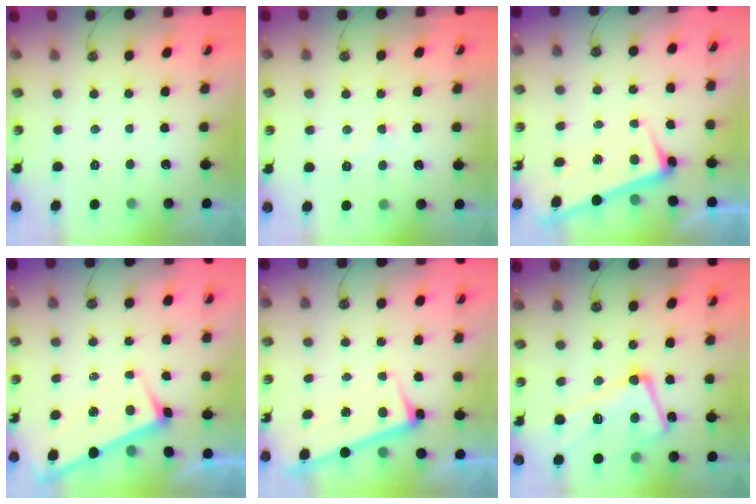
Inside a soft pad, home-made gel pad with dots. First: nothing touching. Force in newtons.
{"total": 0.5, "press": 0.2, "slide": 0.5}
{"total": 2.5, "press": 2.4, "slide": 0.6}
{"total": 2.6, "press": 2.6, "slide": 0.2}
{"total": 2.6, "press": 2.5, "slide": 0.7}
{"total": 10.7, "press": 10.6, "slide": 1.9}